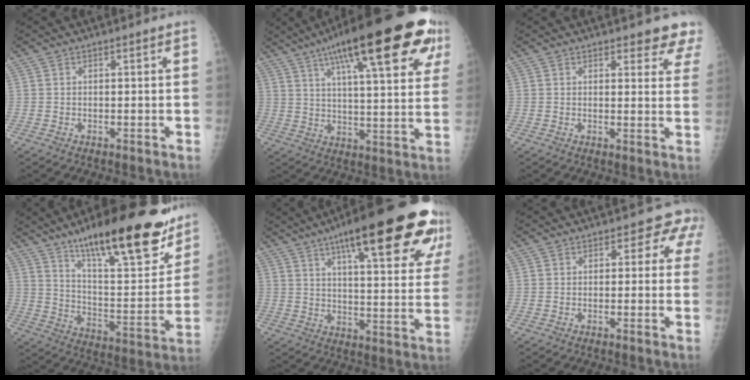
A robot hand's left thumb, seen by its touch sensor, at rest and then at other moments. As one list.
[{"total": 27.4, "force": [14.6, 6.9, 22.1], "torque": [-0.312, -0.009, 0.207]}, {"total": 6.6, "force": [5.8, 2.3, 2.3], "torque": [0.014, -0.028, 0.047]}, {"total": 27.0, "force": [18.3, 7.2, 18.5], "torque": [-0.240, -0.073, 0.286]}, {"total": 27.1, "force": [15.8, 5.9, 21.3], "torque": [-0.271, -0.029, 0.217]}, {"total": 3.8, "force": [1.6, 3.0, 1.8], "torque": [0.024, 0.002, 0.005]}]